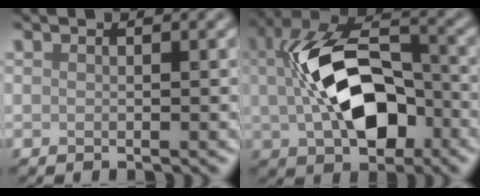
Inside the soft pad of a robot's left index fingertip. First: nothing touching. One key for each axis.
{"total": 10.7, "fx": -0.1, "fy": 6.2, "fz": 8.7, "tx": -0.163, "ty": 0.000, "tz": 0.003}